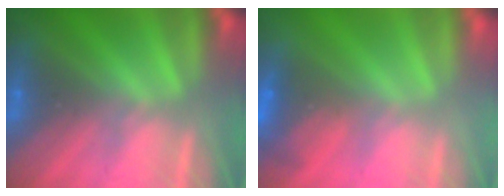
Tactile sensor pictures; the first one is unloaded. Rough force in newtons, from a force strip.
{"total": 7.4}